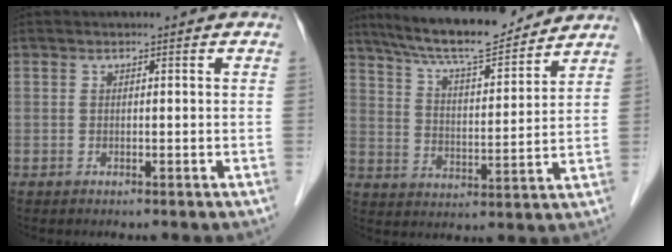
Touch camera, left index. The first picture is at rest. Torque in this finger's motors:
{"motor_torque": [0.49, -0.38, 0.54, 0.15]}